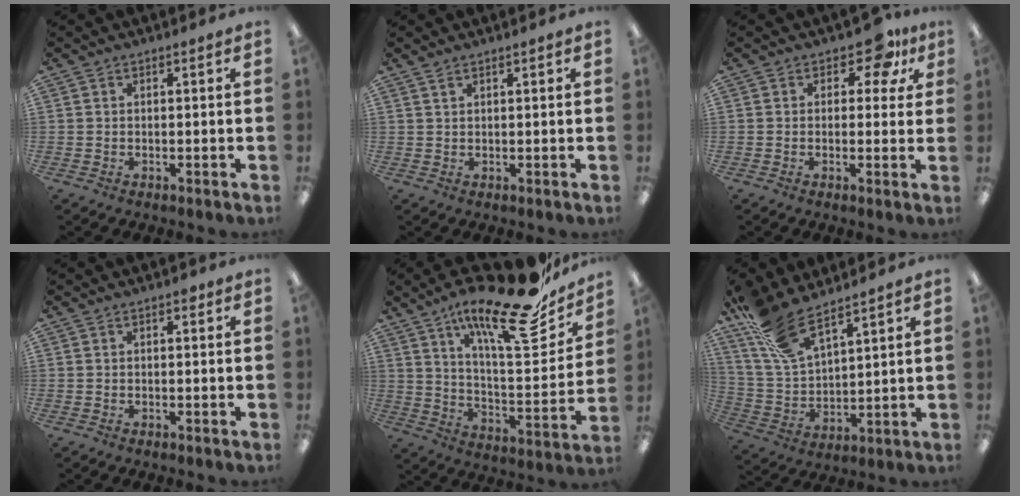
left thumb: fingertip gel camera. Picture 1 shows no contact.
{"total": 1.3, "force": [0.9, 0.6, 0.7], "torque": [-0.016, 0.002, 0.017]}
{"total": 7.6, "force": [4.1, 4.1, 4.9], "torque": [-0.056, -0.020, 0.065]}
{"total": 0.7, "force": [0.4, 0.4, 0.4], "torque": [0.000, 0.000, 0.004]}
{"total": 24.4, "force": [17.7, 5.9, 15.7], "torque": [-0.246, -0.116, 0.285]}
{"total": 14.2, "force": [11.1, 4.9, 7.4], "torque": [-0.180, -0.052, 0.206]}